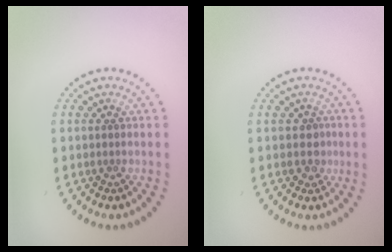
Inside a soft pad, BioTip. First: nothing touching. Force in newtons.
{"total": 1.5, "press": 1.2, "slide": 0.9}